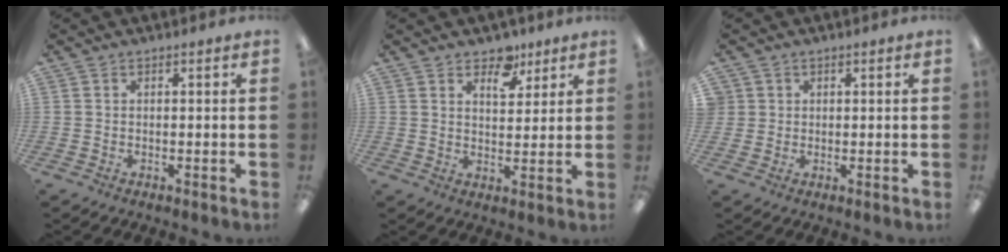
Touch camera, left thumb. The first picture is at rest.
{"total": 6.9, "force": [4.8, 4.1, 2.9], "torque": [-0.014, -0.027, 0.079]}
{"total": 2.0, "force": [0.5, 1.8, -0.6], "torque": [0.014, -0.001, 0.008]}